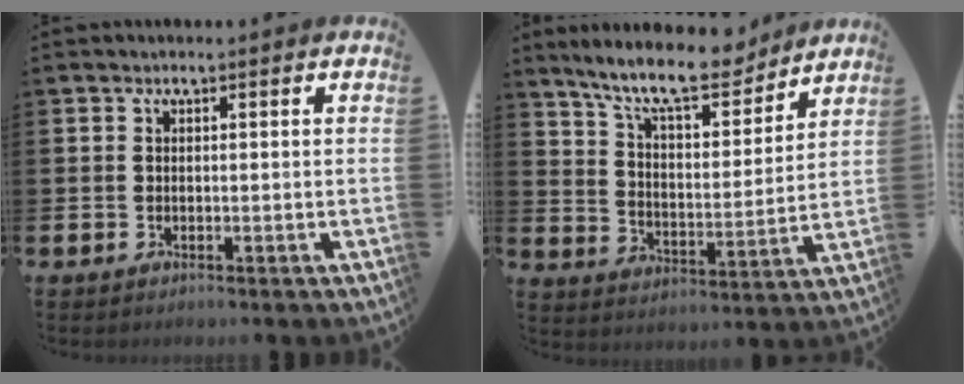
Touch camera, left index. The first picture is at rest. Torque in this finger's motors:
{"motor_torque": [0.49, -0.43, 0.86, 0.21]}